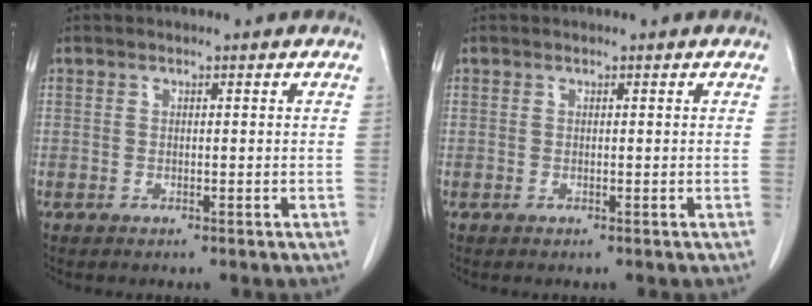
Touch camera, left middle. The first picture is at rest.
{"total": 0.0}